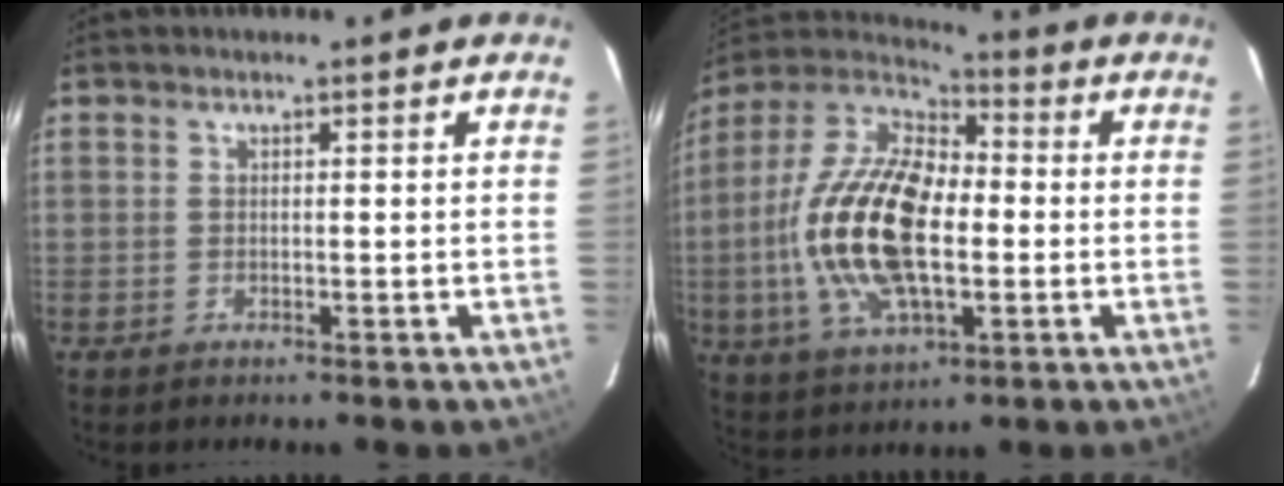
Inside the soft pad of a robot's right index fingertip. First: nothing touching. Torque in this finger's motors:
{"motor_torque": [2.14, 0.00, 1.05, 0.21]}